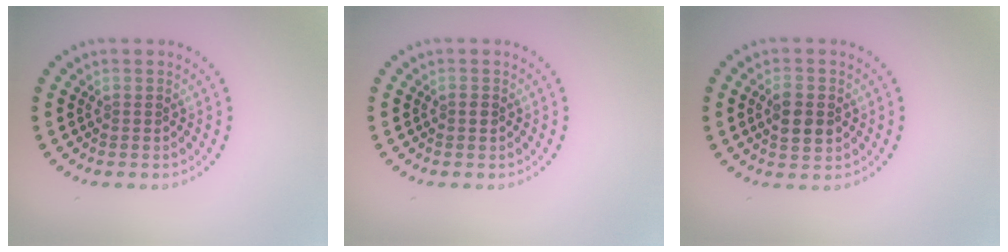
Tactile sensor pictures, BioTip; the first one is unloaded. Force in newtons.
{"total": 0.7, "press": 0.7, "slide": 0.1}
{"total": 3.0, "press": 3.0, "slide": 0.2}